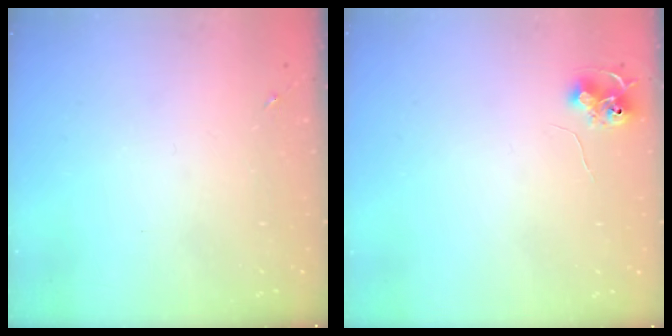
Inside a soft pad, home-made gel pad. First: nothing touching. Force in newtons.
{"total": 7.9, "press": 7.8, "slide": 0.9}